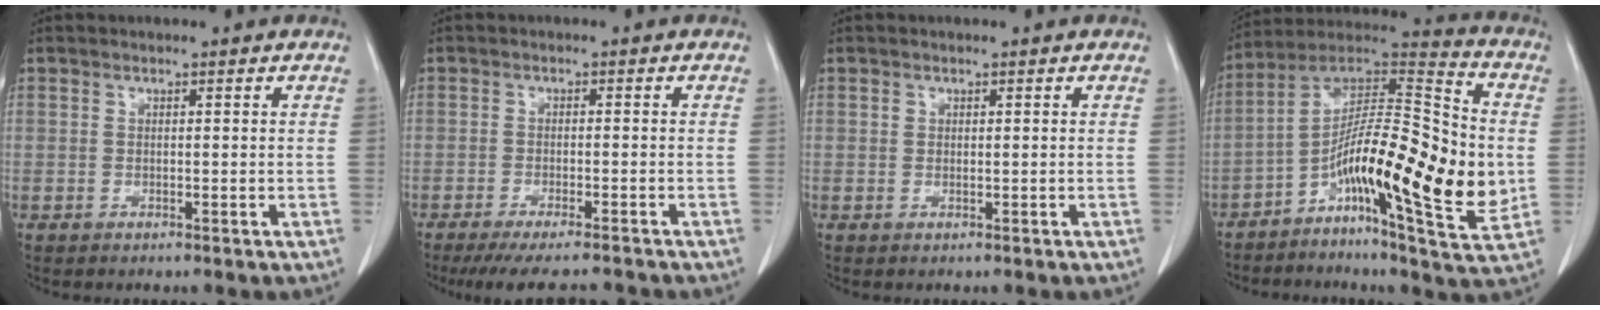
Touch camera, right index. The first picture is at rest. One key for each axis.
{"total": 10.9, "fx": -9.9, "fy": 0.9, "fz": 4.3, "tx": -0.058, "ty": -0.017, "tz": -0.135}
{"total": 0.5, "fx": 0.2, "fy": 0.4, "fz": 0.2, "tx": -0.002, "ty": 0.000, "tz": 0.002}
{"total": 21.3, "fx": -4.0, "fy": 3.7, "fz": 20.5, "tx": -0.329, "ty": 0.016, "tz": -0.070}